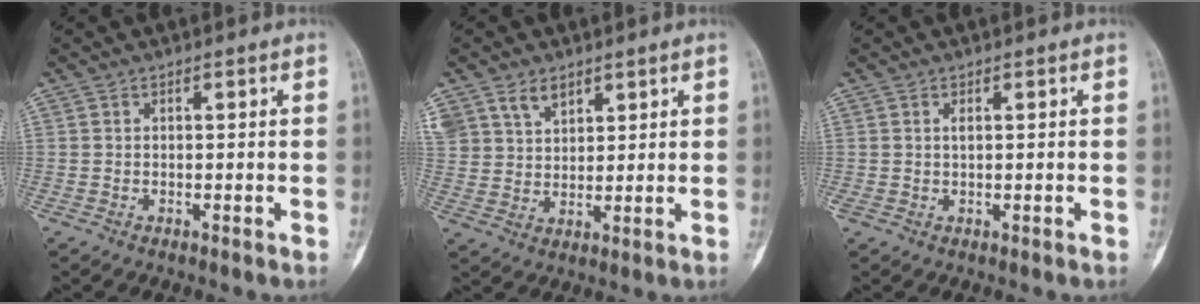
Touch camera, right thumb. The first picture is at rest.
{"total": 7.3, "force": [4.6, 4.9, 2.8], "torque": [-0.033, -0.011, 0.095]}
{"total": 1.2, "force": [0.3, 0.6, 1.0], "torque": [-0.024, 0.005, 0.005]}